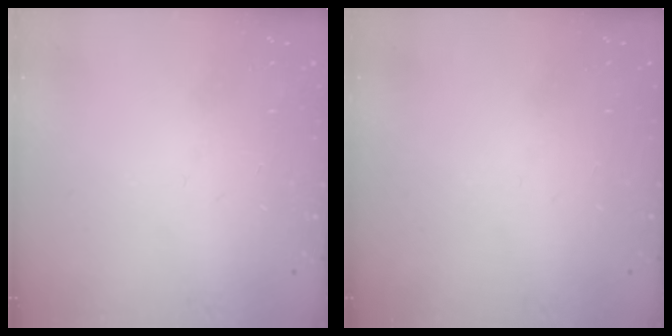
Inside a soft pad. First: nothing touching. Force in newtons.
{"total": 0.0}